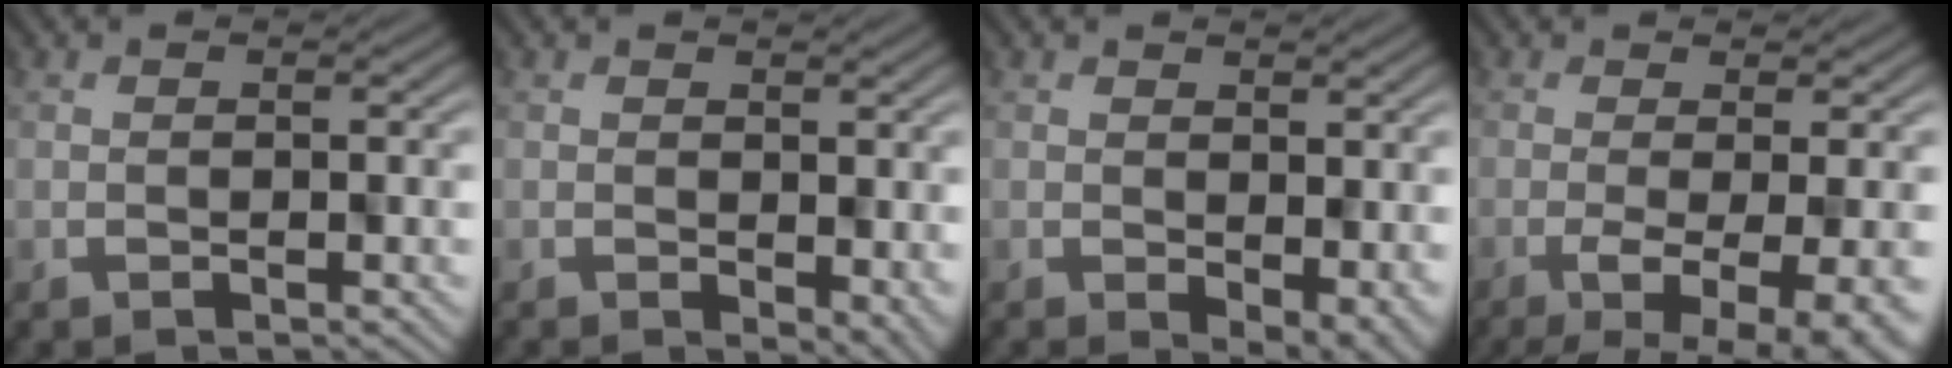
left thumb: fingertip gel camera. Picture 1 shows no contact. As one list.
[{"total": 1.8, "force": [-0.1, 1.0, 1.5], "torque": [-0.025, -0.005, 0.013]}, {"total": 4.5, "force": [-1.8, 2.1, 3.6], "torque": [-0.059, -0.006, -0.003]}, {"total": 9.3, "force": [-5.0, 2.3, 7.5], "torque": [-0.106, -0.016, -0.051]}]